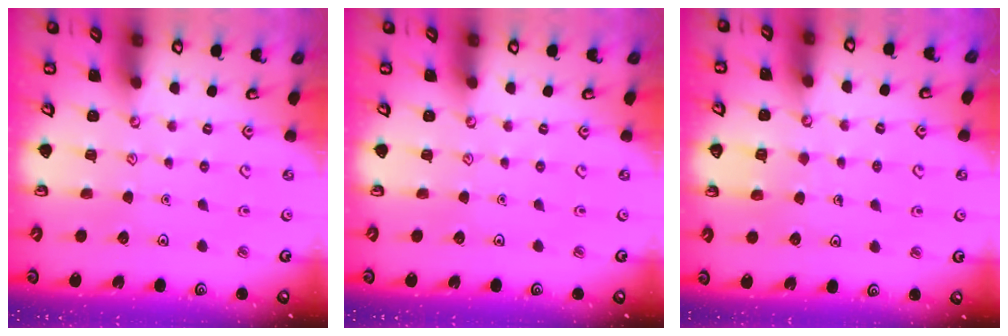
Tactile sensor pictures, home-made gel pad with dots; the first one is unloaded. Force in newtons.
{"total": 0.0}
{"total": 3.6, "press": 3.6, "slide": 0.3}